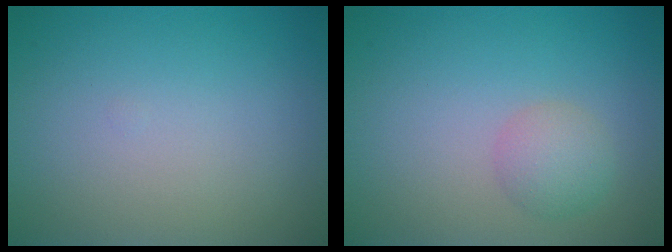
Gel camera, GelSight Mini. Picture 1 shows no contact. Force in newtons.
{"total": 2.1, "press": 2.1, "slide": 0.1}